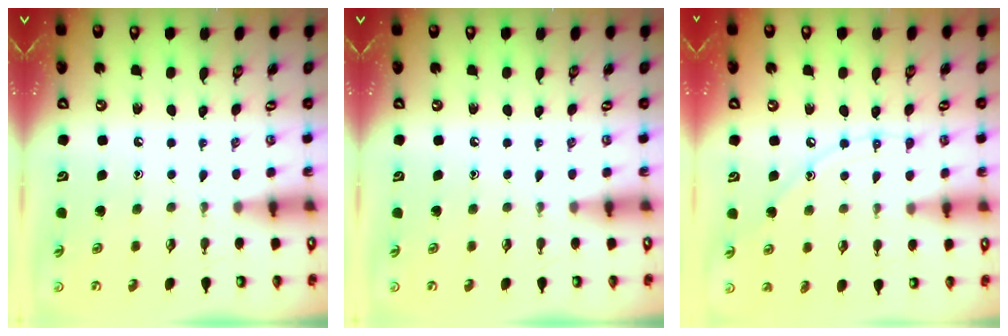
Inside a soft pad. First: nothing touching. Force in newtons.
{"total": 0.0}
{"total": 7.4, "press": 7.3, "slide": 0.6}